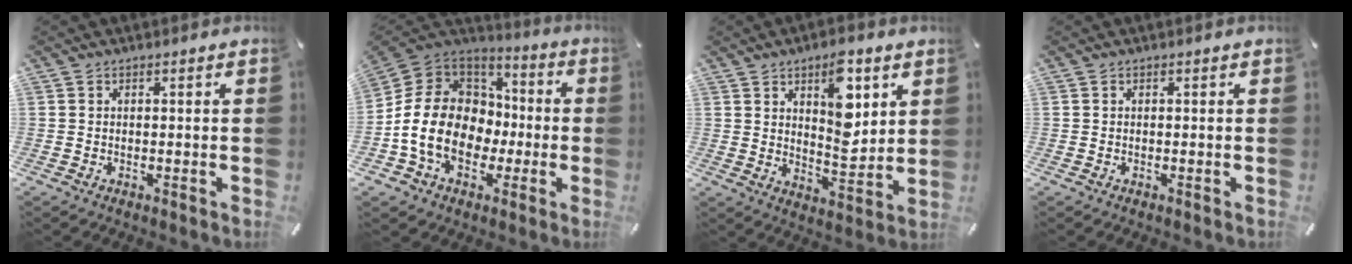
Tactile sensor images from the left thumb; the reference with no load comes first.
{"total": 16.7, "force": [-3.9, 13.6, 8.9], "torque": [-0.185, 0.022, -0.063]}
{"total": 12.0, "force": [5.5, 6.3, 8.6], "torque": [-0.105, -0.032, 0.090]}
{"total": 0.0}